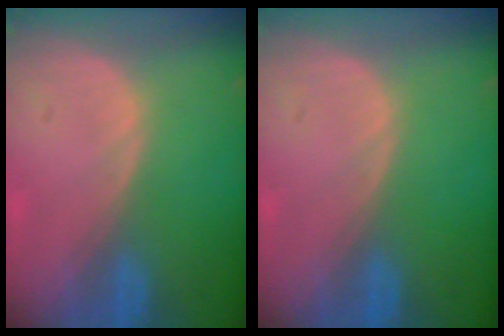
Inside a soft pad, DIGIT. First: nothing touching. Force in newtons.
{"total": 0.0}